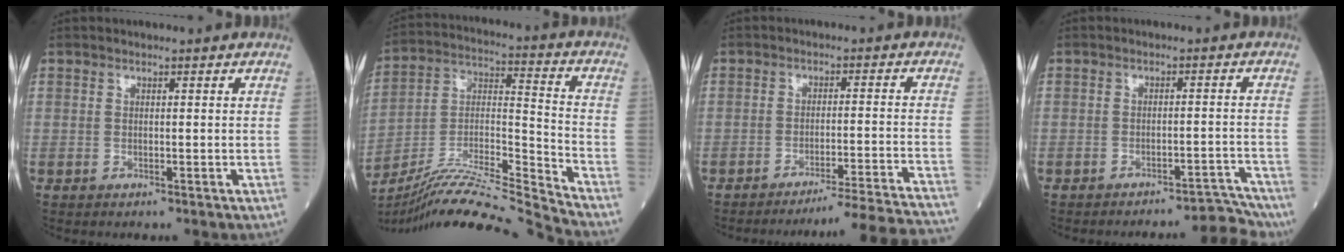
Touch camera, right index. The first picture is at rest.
{"total": 19.0, "force": [-17.8, -2.3, 6.3], "torque": [-0.121, 0.011, -0.309]}
{"total": 17.8, "force": [-16.9, -3.2, 4.6], "torque": [-0.021, -0.031, -0.219]}
{"total": 6.2, "force": [-6.2, 0.0, 0.3], "torque": [0.016, 0.018, -0.082]}